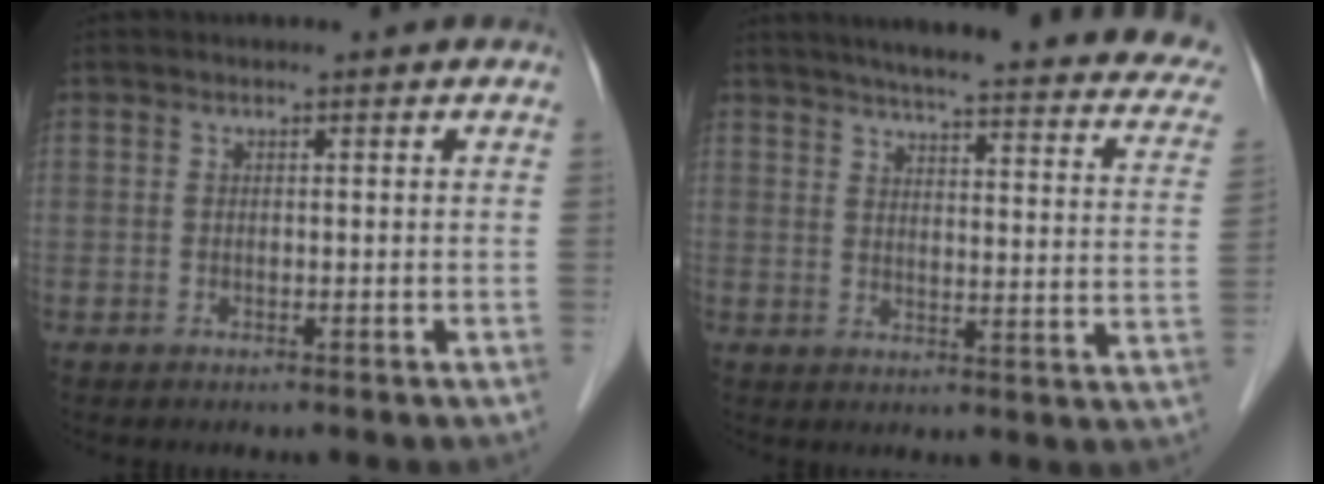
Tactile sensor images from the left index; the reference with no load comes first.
{"total": 26.1, "force": [22.0, 3.4, 13.7], "torque": [-0.178, -0.019, 0.249]}